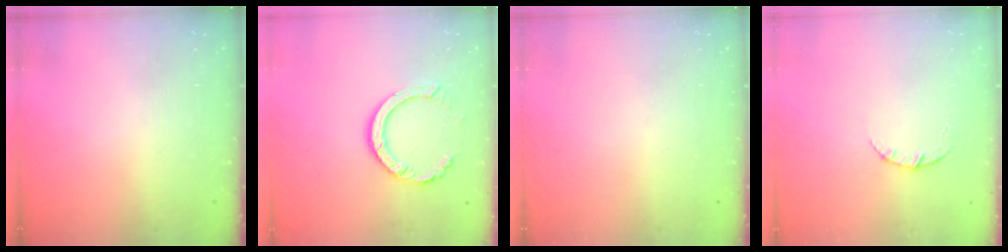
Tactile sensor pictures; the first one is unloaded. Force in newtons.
{"total": 9.7, "press": 9.6, "slide": 0.9}
{"total": 0.0}
{"total": 2.3, "press": 2.3, "slide": 0.3}